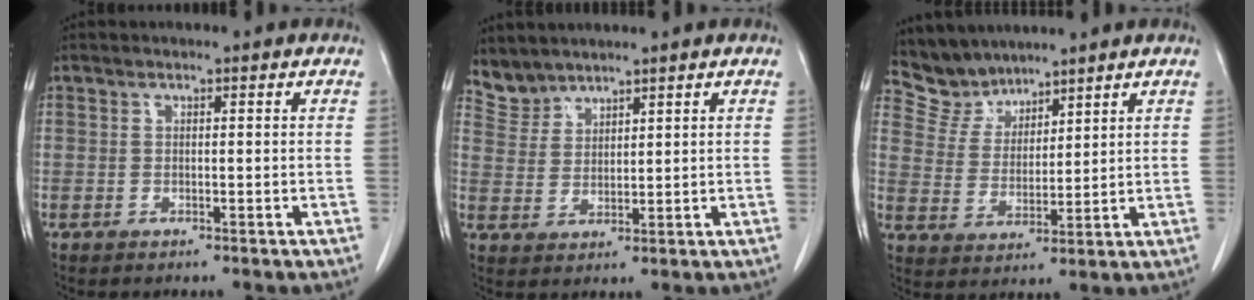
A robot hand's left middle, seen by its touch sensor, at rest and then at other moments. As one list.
[{"total": 3.9, "force": [3.7, 1.1, -0.5], "torque": [0.008, 0.007, 0.083]}, {"total": 6.2, "force": [5.8, 2.0, -0.3], "torque": [-0.002, 0.007, 0.128]}]